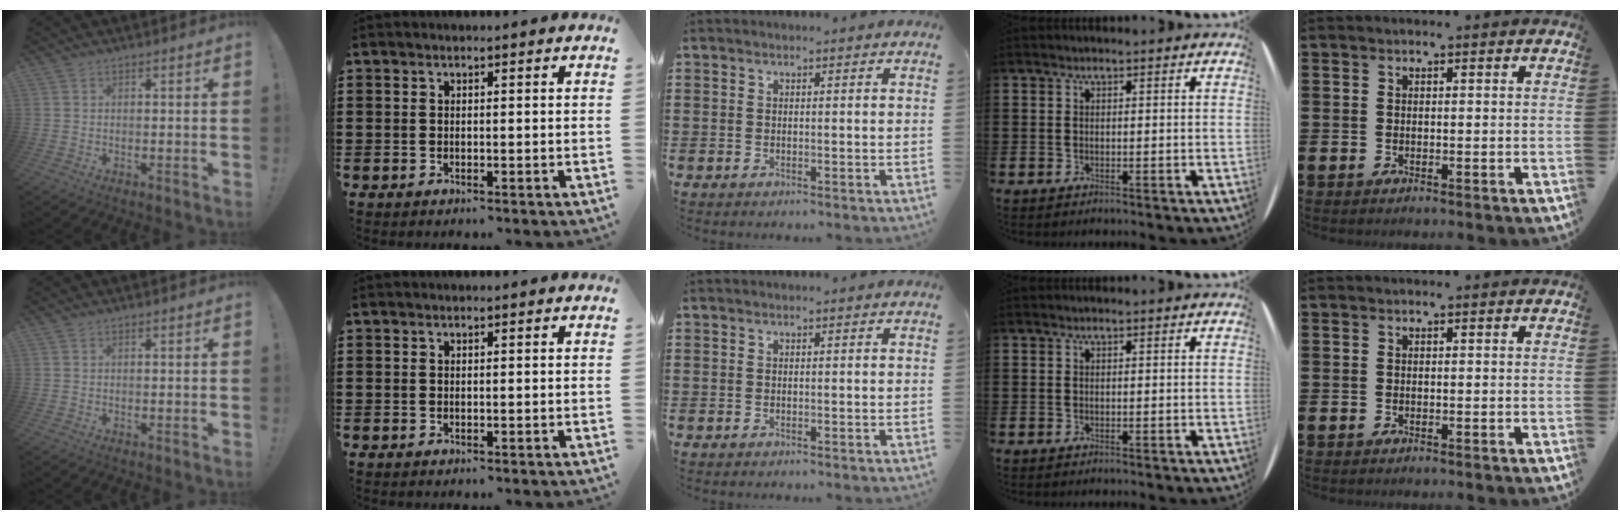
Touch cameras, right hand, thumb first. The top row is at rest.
{}